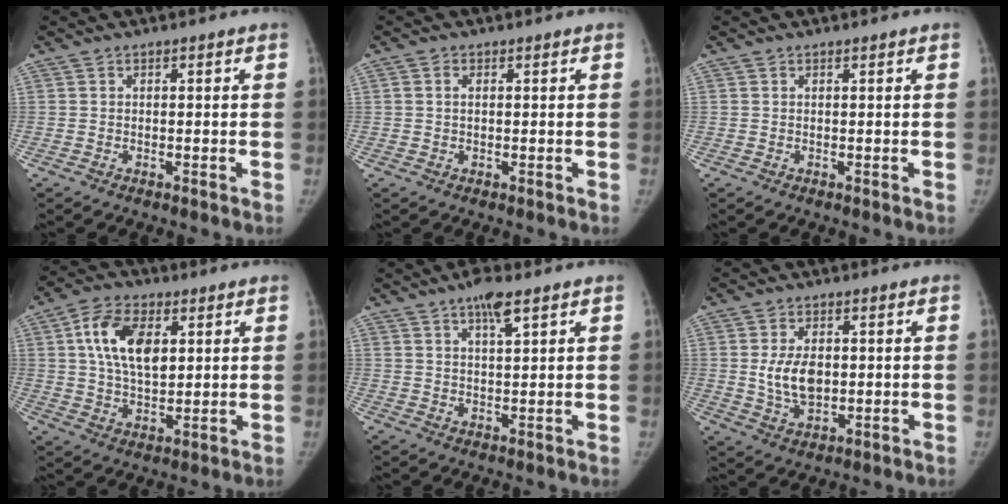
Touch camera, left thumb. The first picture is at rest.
{"total": 1.2, "force": [0.2, 0.8, 0.9], "torque": [-0.014, 0.005, 0.001]}
{"total": 0.0}
{"total": 11.7, "force": [3.4, 6.9, 8.9], "torque": [-0.141, -0.007, 0.058]}
{"total": 5.0, "force": [3.1, 1.1, 3.8], "torque": [-0.062, -0.011, 0.051]}
{"total": 7.2, "force": [0.5, 4.4, 5.6], "torque": [-0.092, -0.010, 0.017]}